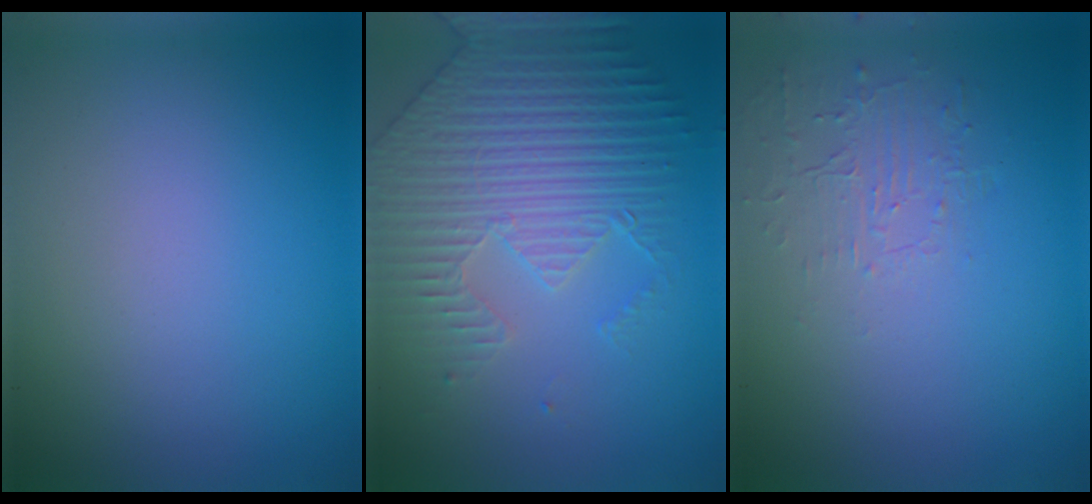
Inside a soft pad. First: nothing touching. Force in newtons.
{"total": 4.7, "press": 4.6, "slide": 1.1}
{"total": 1.6, "press": 0.3, "slide": 1.6}